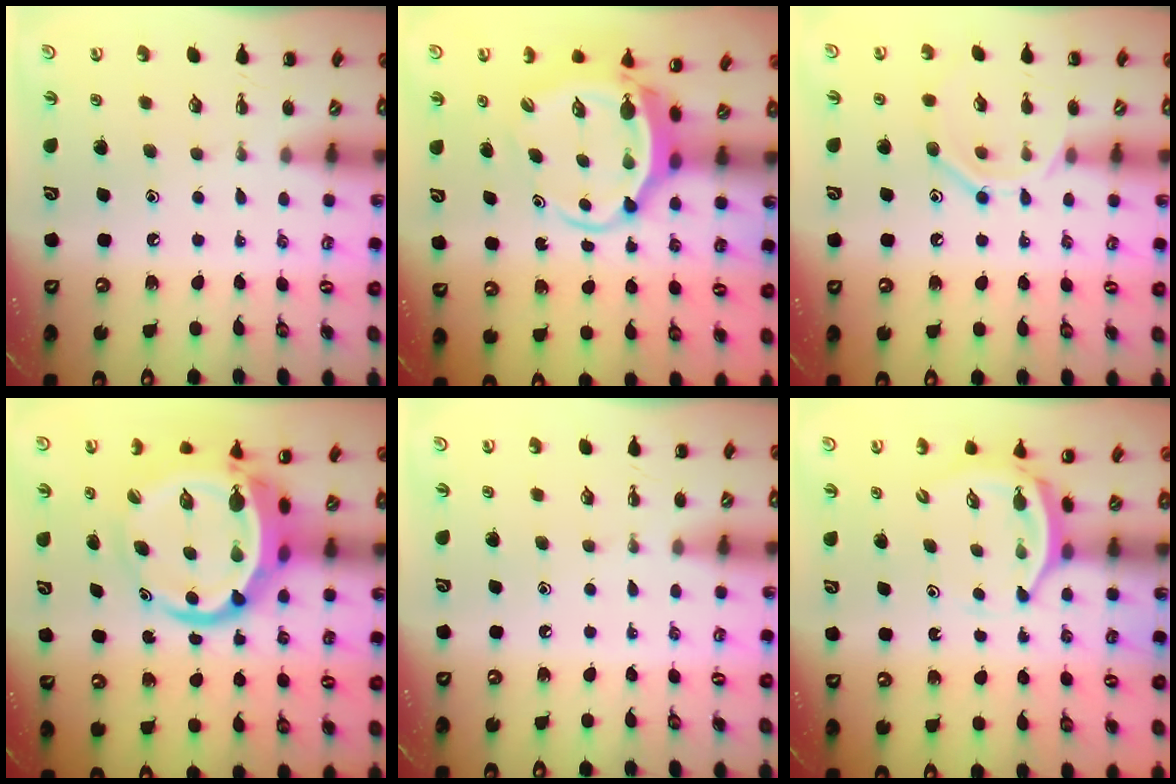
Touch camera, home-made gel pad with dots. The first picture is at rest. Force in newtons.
{"total": 6.3, "press": 6.2, "slide": 1.4}
{"total": 9.3, "press": 9.3, "slide": 0.8}
{"total": 11.2, "press": 10.8, "slide": 3.0}
{"total": 0.0}
{"total": 4.3, "press": 4.3, "slide": 0.2}